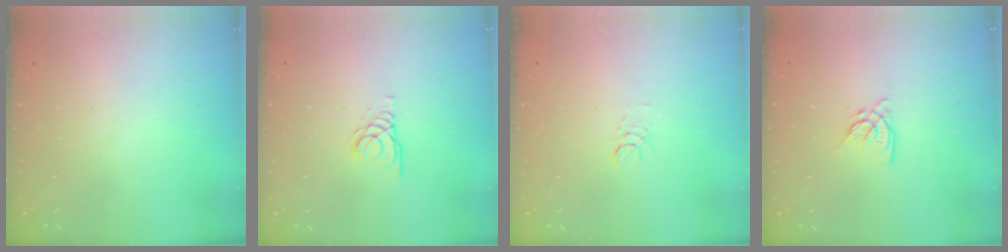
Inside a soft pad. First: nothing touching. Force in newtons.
{"total": 2.1, "press": 2.1, "slide": 0.2}
{"total": 3.6, "press": 3.6, "slide": 0.3}
{"total": 4.7, "press": 4.7, "slide": 0.2}